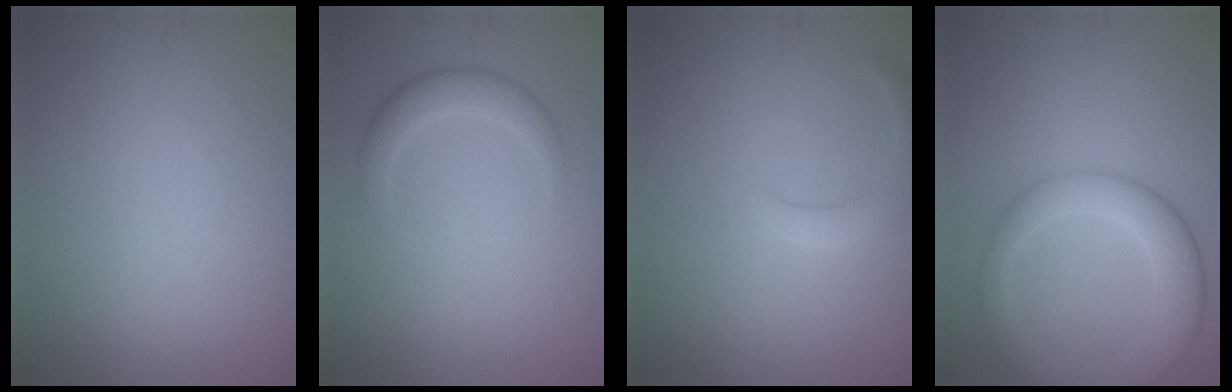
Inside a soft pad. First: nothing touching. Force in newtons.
{"total": 2.5, "press": 2.5, "slide": 0.0}
{"total": 2.7, "press": 2.7, "slide": 0.2}
{"total": 5.4, "press": 5.4, "slide": 0.2}